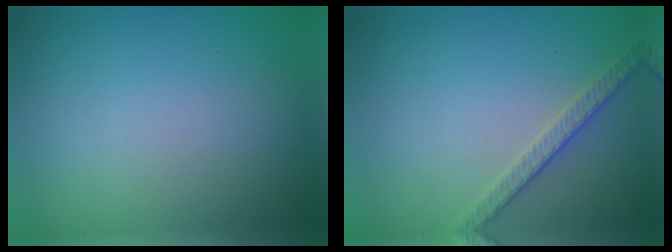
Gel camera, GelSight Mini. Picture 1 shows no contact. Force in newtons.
{"total": 2.5, "press": 2.2, "slide": 1.2}